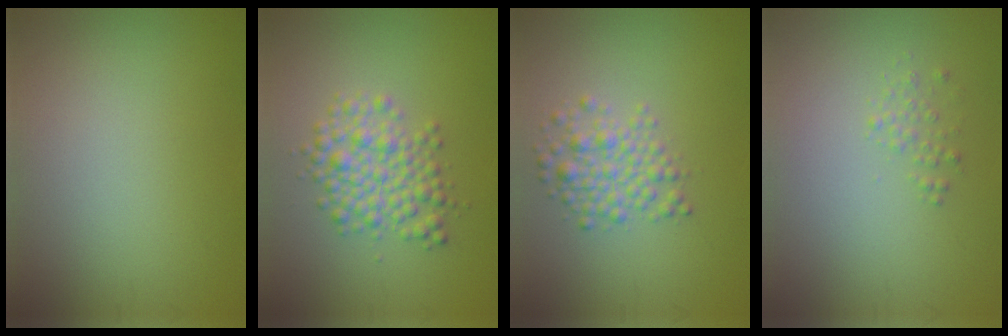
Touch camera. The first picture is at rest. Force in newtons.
{"total": 4.0, "press": 4.0, "slide": 0.1}
{"total": 3.0, "press": 3.0, "slide": 0.2}
{"total": 0.9, "press": 0.9, "slide": 0.0}